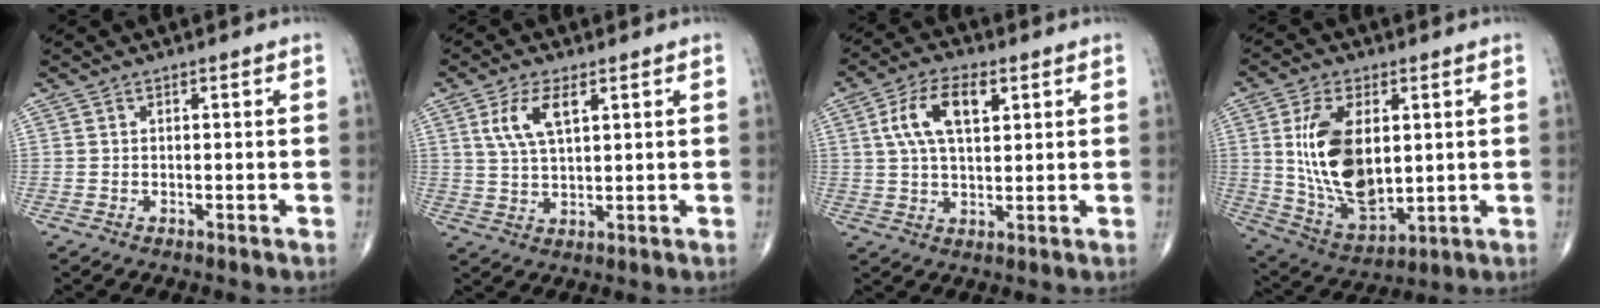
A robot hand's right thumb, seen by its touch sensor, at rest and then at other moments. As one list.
[{"total": 7.1, "force": [2.9, 3.0, 5.7], "torque": [-0.116, -0.006, 0.061]}, {"total": 10.0, "force": [3.3, 4.9, 8.1], "torque": [-0.149, 0.005, 0.059]}, {"total": 17.0, "force": [2.4, 9.3, 14.0], "torque": [-0.249, -0.017, 0.060]}]